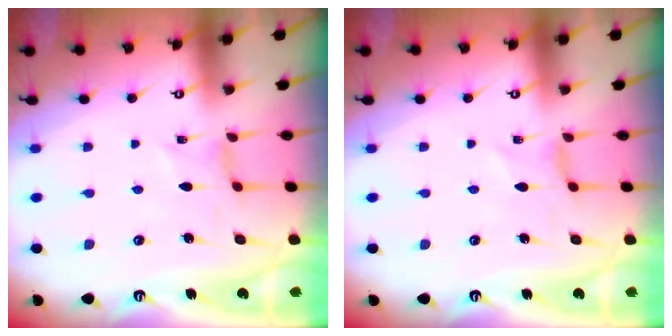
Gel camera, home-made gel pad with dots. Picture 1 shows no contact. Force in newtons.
{"total": 0.0}